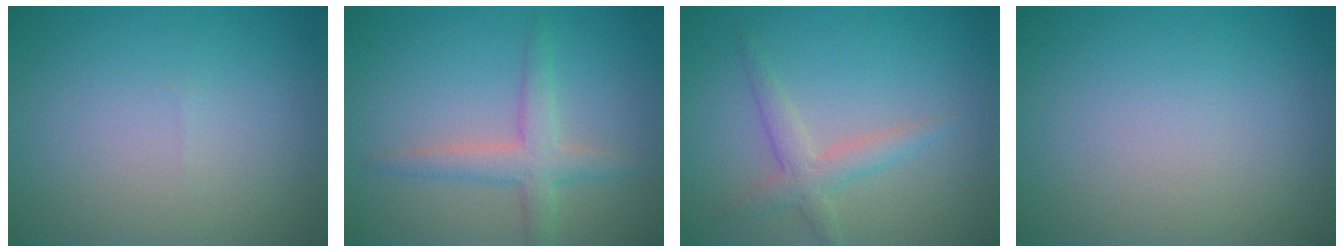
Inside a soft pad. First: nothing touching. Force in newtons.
{"total": 3.0, "press": 3.0, "slide": 0.1}
{"total": 2.4, "press": 2.4, "slide": 0.1}
{"total": 0.0}